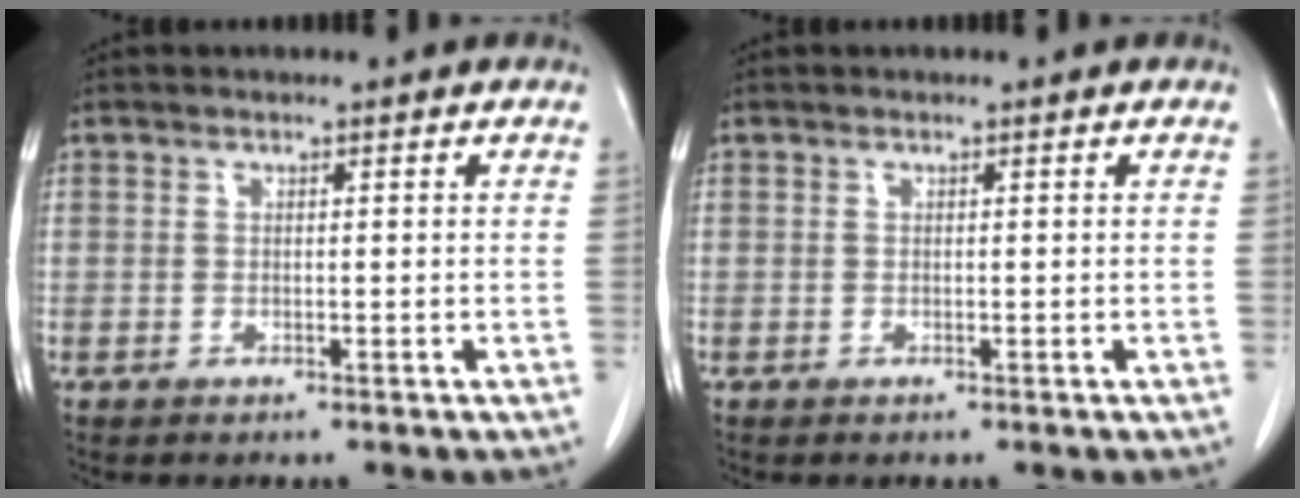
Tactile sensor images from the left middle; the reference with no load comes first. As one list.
[{"total": 0.0}]